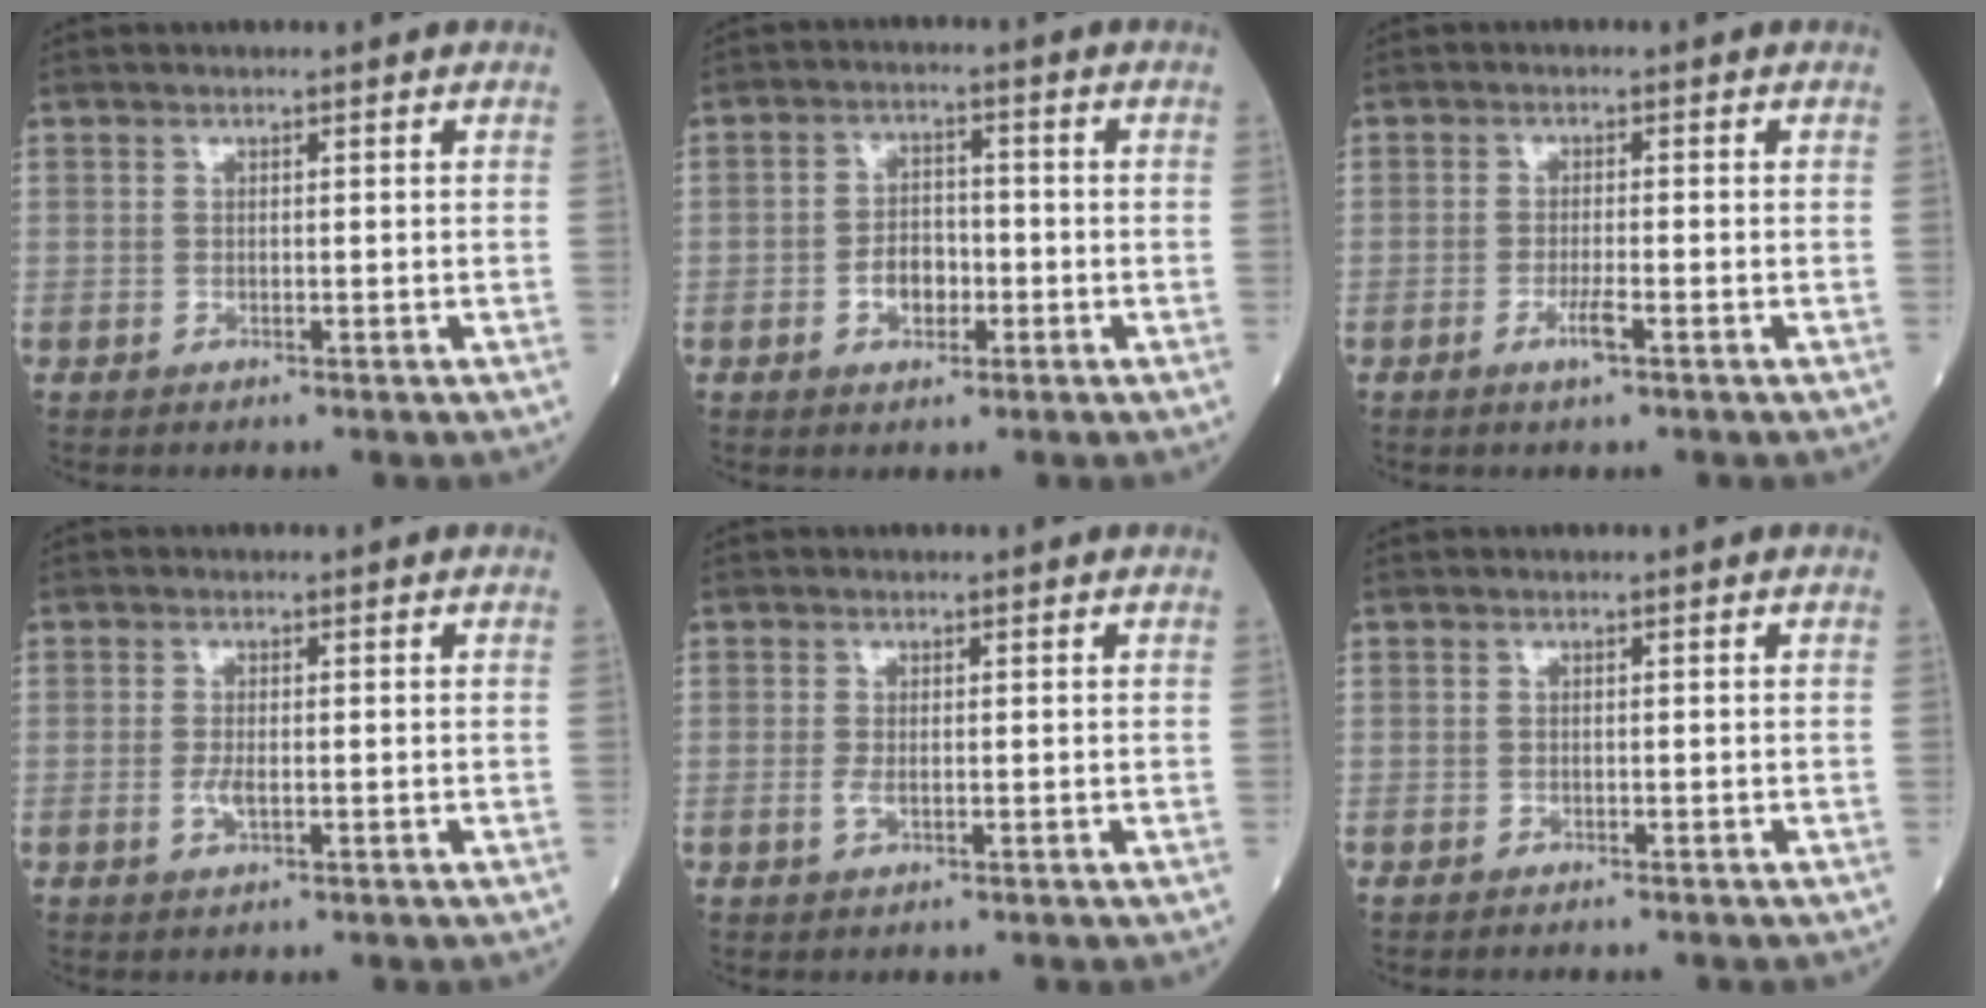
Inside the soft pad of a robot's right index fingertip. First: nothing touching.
{"total": 4.6, "force": [-1.5, 2.9, 3.3], "torque": [-0.054, 0.009, -0.024]}
{"total": 2.6, "force": [-1.3, 0.0, 2.3], "torque": [-0.045, -0.004, -0.025]}
{"total": 1.9, "force": [-0.5, 0.6, 1.7], "torque": [-0.039, -0.002, -0.008]}
{"total": 1.1, "force": [-0.2, 0.4, 1.0], "torque": [-0.024, -0.002, -0.004]}
{"total": 0.9, "force": [-0.9, 0.2, 0.3], "torque": [-0.004, 0.000, -0.014]}